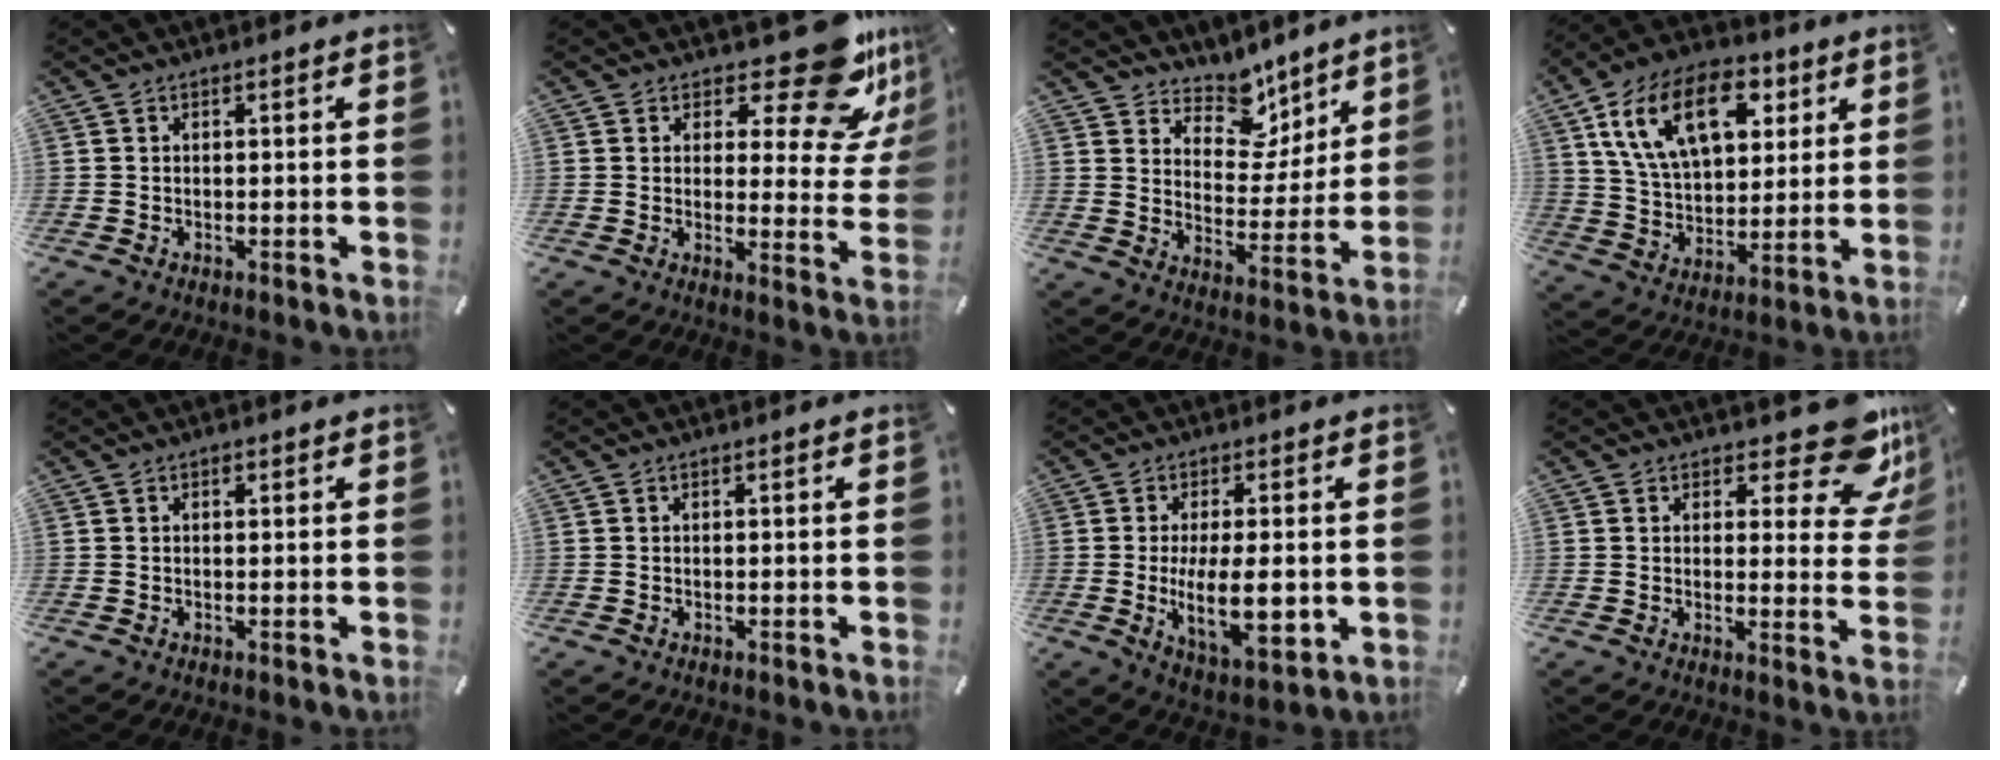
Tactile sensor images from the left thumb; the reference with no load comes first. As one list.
[{"total": 16.0, "force": [11.0, 5.2, 10.4], "torque": [-0.137, -0.085, 0.181]}, {"total": 9.7, "force": [7.3, 6.1, 1.6], "torque": [-0.020, -0.081, 0.135]}, {"total": 19.0, "force": [8.1, 11.8, 12.5], "torque": [-0.240, -0.016, 0.140]}, {"total": 0.7, "force": [0.3, 0.5, 0.4], "torque": [-0.008, 0.002, 0.005]}, {"total": 0.0}, {"total": 12.7, "force": [-0.8, 5.2, 11.5], "torque": [-0.205, -0.022, -0.011]}, {"total": 12.6, "force": [8.5, 4.9, 7.9], "torque": [-0.073, -0.071, 0.142]}]